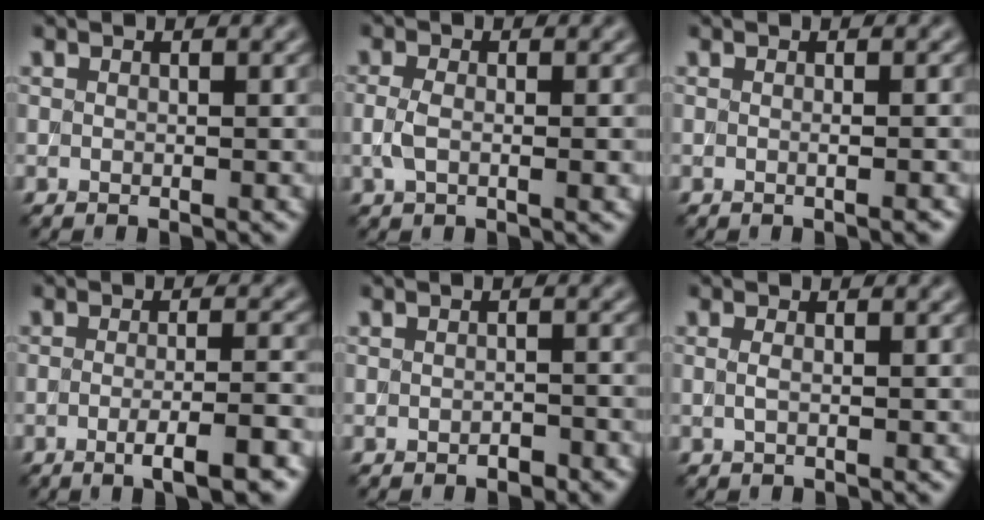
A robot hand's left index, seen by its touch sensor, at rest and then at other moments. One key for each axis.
{"total": 2.4, "fx": -0.3, "fy": 1.0, "fz": 2.1, "tx": -0.050, "ty": -0.002, "tz": -0.010}
{"total": 2.2, "fx": 0.0, "fy": 1.1, "fz": 2.0, "tx": 0.000, "ty": 0.005, "tz": -0.013}
{"total": 4.6, "fx": -2.0, "fy": 0.8, "fz": 4.1, "tx": -0.061, "ty": -0.001, "tz": -0.037}
{"total": 1.0, "fx": -0.8, "fy": 0.3, "fz": 0.6, "tx": -0.010, "ty": 0.000, "tz": -0.012}
{"total": 0.7, "fx": 0.1, "fy": 0.2, "fz": 0.7, "tx": -0.015, "ty": -0.002, "tz": -0.003}